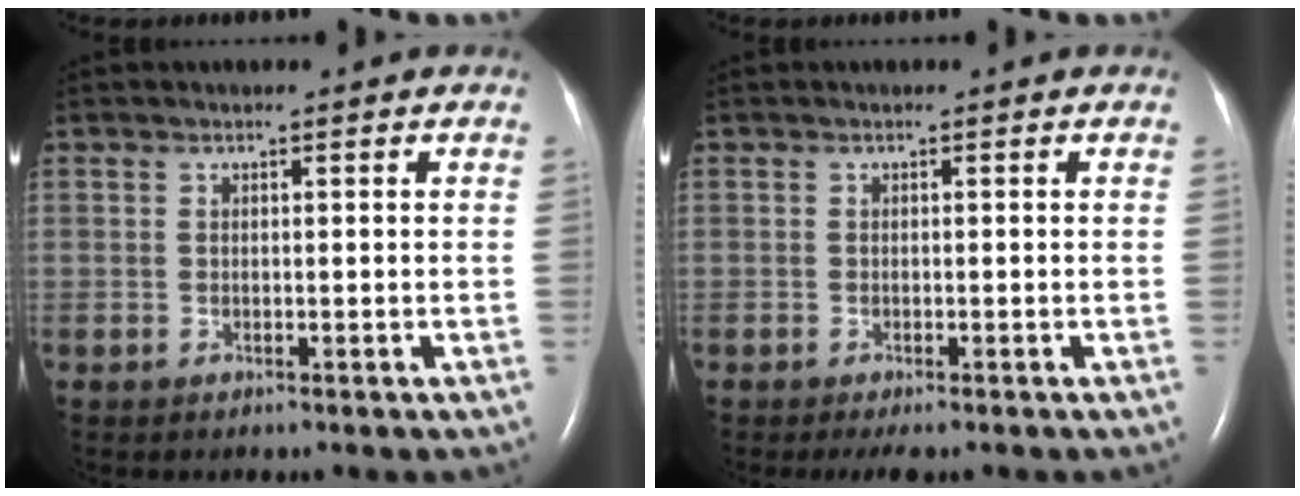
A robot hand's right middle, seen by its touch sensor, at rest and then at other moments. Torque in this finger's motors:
{"motor_torque": [0.30, -0.17, 0.14, 0.04]}